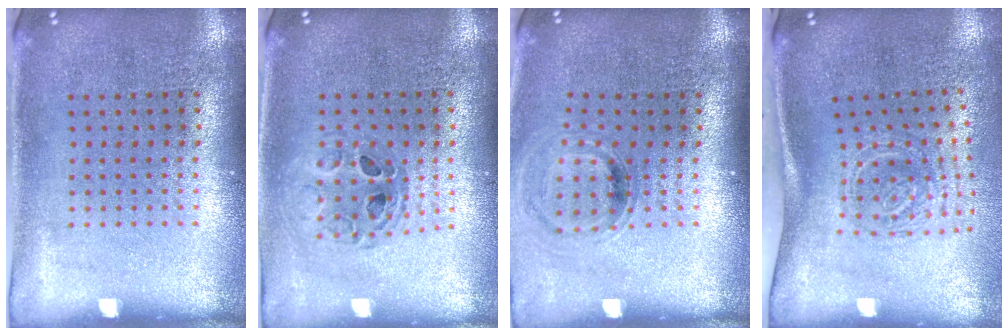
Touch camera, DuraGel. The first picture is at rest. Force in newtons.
{"total": 0.8, "press": 0.7, "slide": 0.2}
{"total": 0.9, "press": 0.9, "slide": 0.2}
{"total": 1.9, "press": 1.3, "slide": 1.4}